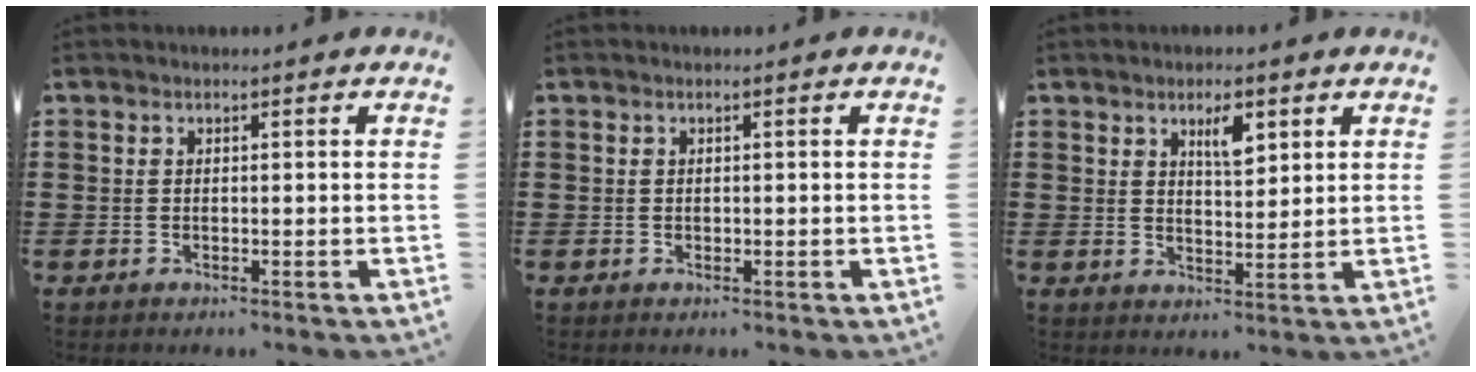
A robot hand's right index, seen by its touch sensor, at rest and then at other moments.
{"total": 0.0}
{"total": 4.1, "force": [2.2, 1.5, 3.0], "torque": [-0.050, 0.000, 0.035]}